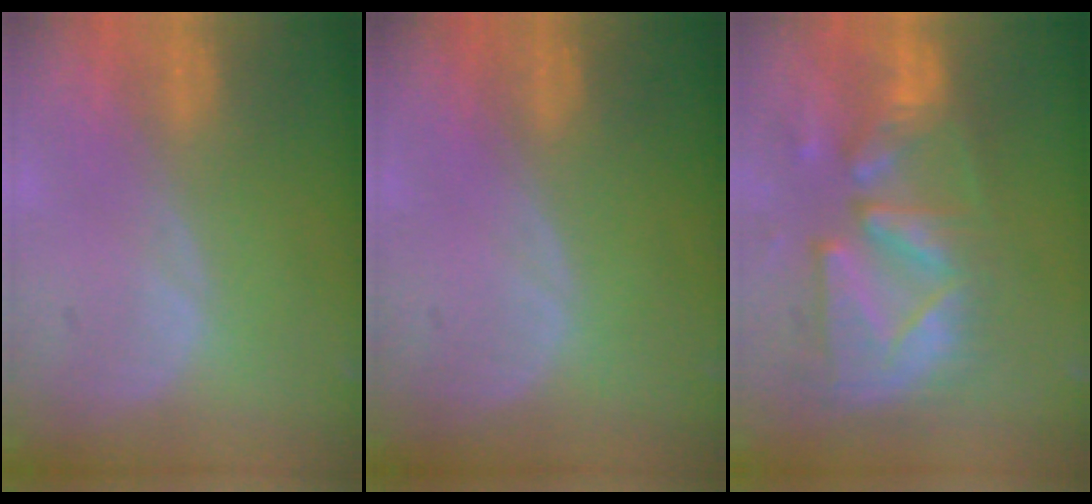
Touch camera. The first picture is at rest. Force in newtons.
{"total": 0.0}
{"total": 13.2, "press": 11.3, "slide": 6.9}